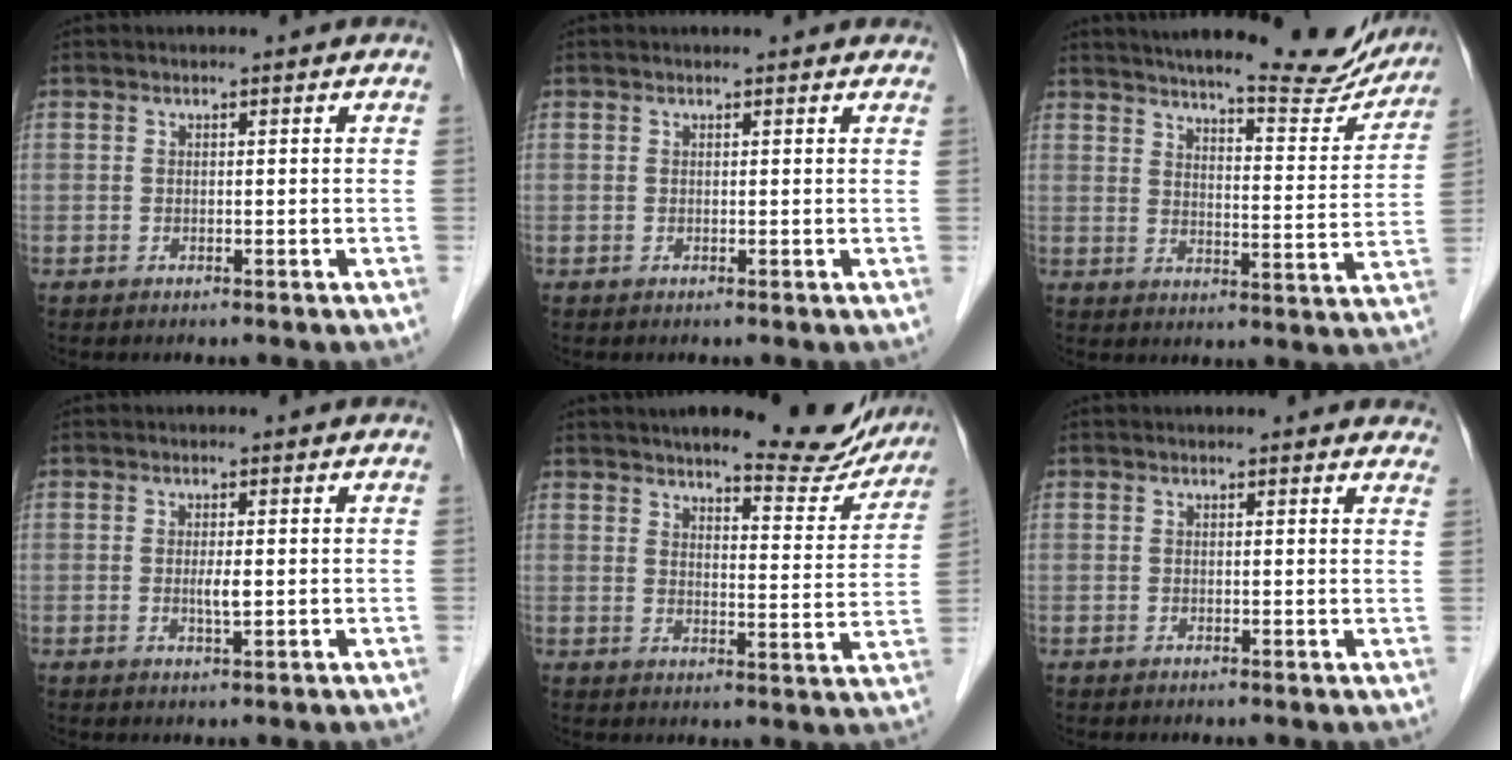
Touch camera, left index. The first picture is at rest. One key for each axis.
{"total": 2.3, "fx": 2.1, "fy": 0.6, "fz": 0.8, "tx": -0.013, "ty": 0.007, "tz": 0.013}
{"total": 19.6, "fx": 17.9, "fy": 2.5, "fz": 7.5, "tx": -0.102, "ty": -0.045, "tz": 0.220}
{"total": 1.9, "fx": -0.2, "fy": 0.3, "fz": 1.9, "tx": -0.038, "ty": -0.006, "tz": -0.002}
{"total": 12.6, "fx": 11.5, "fy": 2.4, "fz": 4.5, "tx": -0.043, "ty": -0.024, "tz": 0.134}
{"total": 6.2, "fx": 5.8, "fy": 1.5, "fz": 1.6, "tx": 0.001, "ty": -0.002, "tz": 0.039}